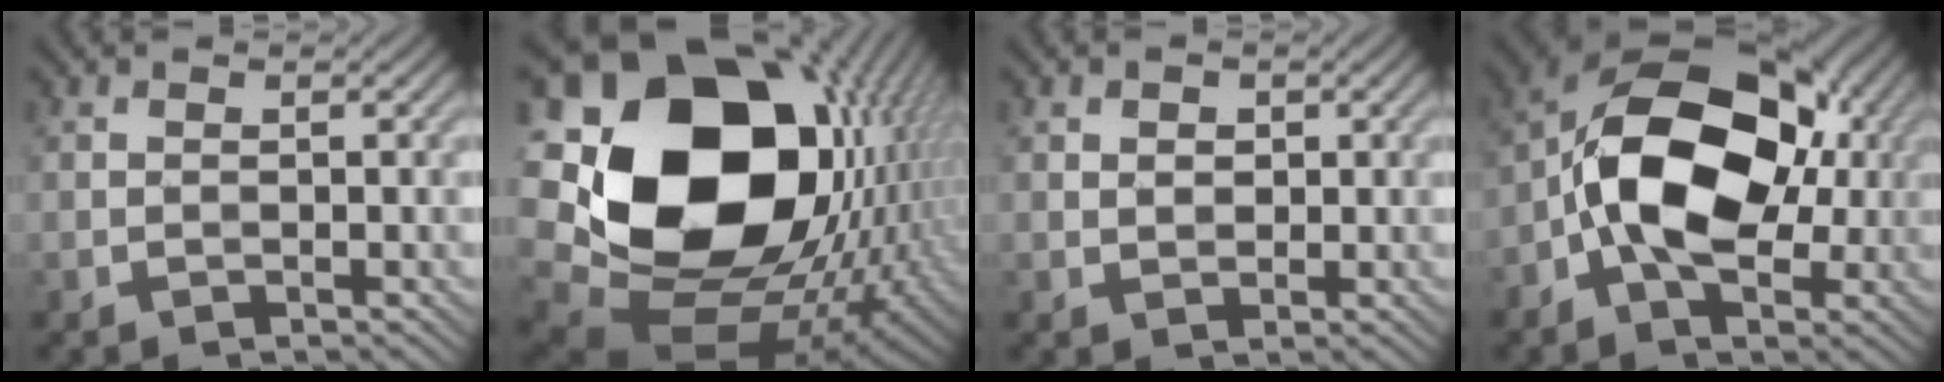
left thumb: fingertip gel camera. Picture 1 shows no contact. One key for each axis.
{"total": 23.7, "fx": 1.5, "fy": 18.2, "fz": 15.1, "tx": -0.342, "ty": -0.047, "tz": 0.073}
{"total": 1.8, "fx": 0.6, "fy": 1.5, "fz": 0.9, "tx": -0.023, "ty": -0.001, "tz": 0.002}
{"total": 15.1, "fx": -1.1, "fy": 9.5, "fz": 11.7, "tx": -0.186, "ty": 0.020, "tz": -0.037}